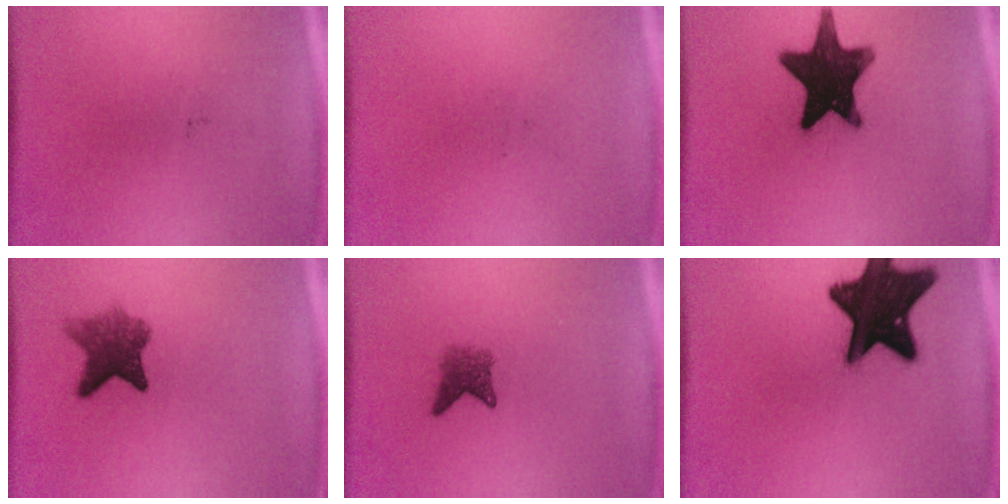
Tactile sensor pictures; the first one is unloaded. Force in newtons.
{"total": 0.0}
{"total": 17.2}
{"total": 6.2}
{"total": 2.8}
{"total": 17.4}